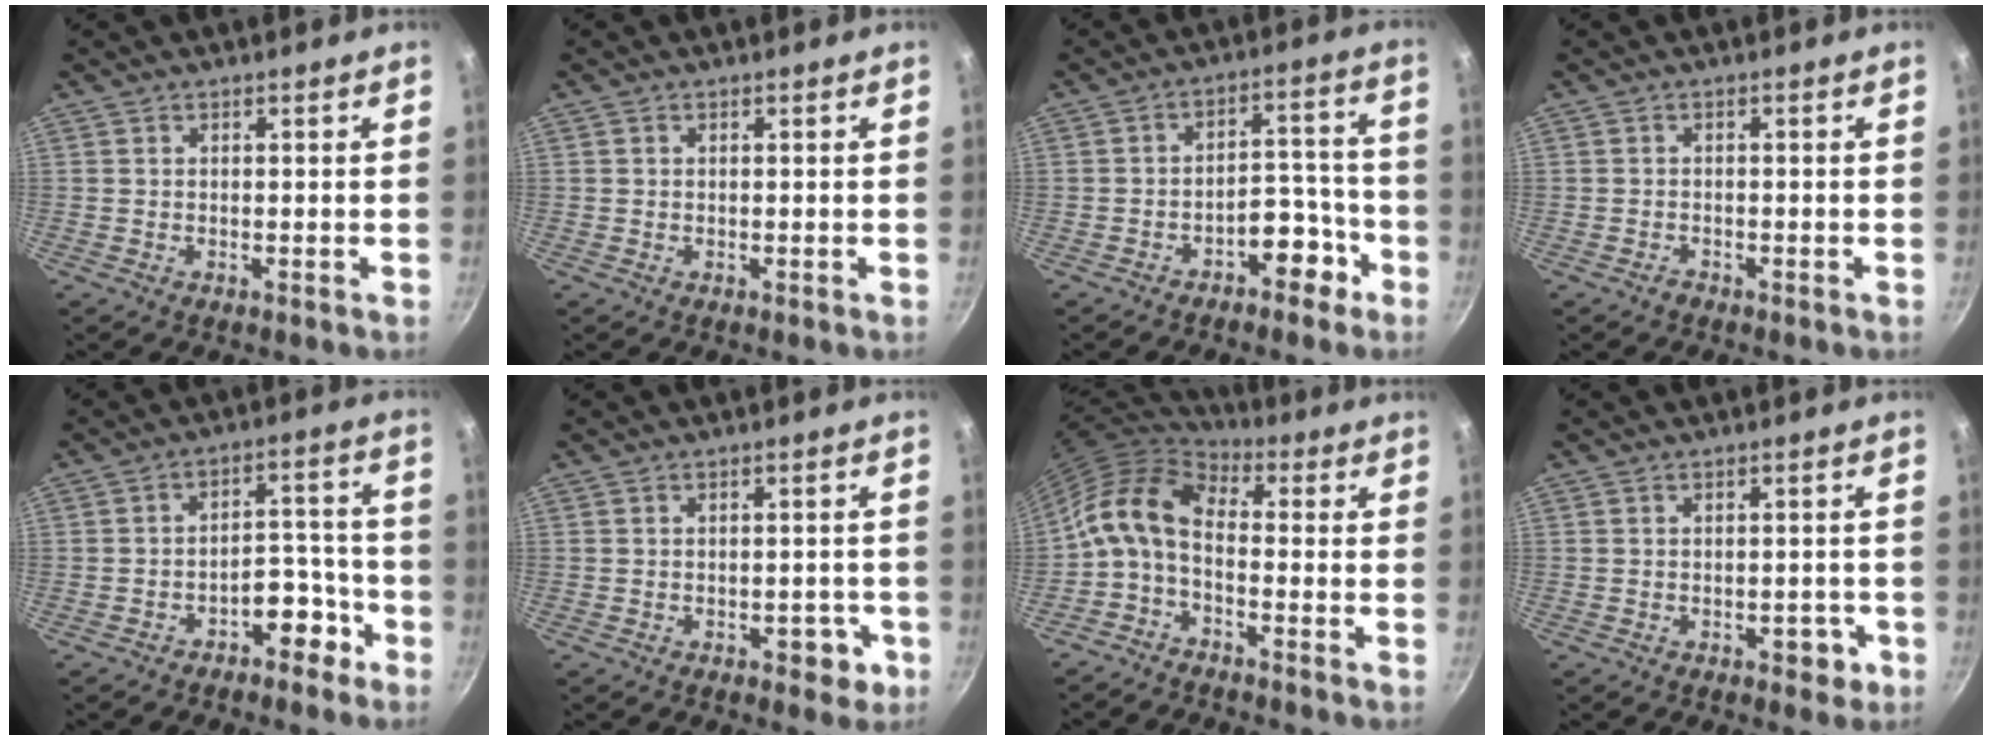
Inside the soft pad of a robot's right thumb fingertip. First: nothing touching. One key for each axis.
{"total": 0.0}
{"total": 8.1, "fx": -4.4, "fy": 4.6, "fz": 5.1, "tx": -0.043, "ty": 0.058, "tz": -0.065}
{"total": 0.9, "fx": -0.7, "fy": 0.4, "fz": 0.2, "tx": -0.004, "ty": 0.001, "tz": -0.017}
{"total": 7.7, "fx": -4.3, "fy": 4.5, "fz": 4.6, "tx": -0.037, "ty": 0.058, "tz": -0.064}
{"total": 4.0, "fx": -1.9, "fy": 2.2, "fz": 2.8, "tx": -0.017, "ty": 0.014, "tz": -0.021}
{"total": 9.9, "fx": -2.4, "fy": 5.6, "fz": 7.8, "tx": -0.145, "ty": 0.057, "tz": -0.064}
{"total": 3.3, "fx": -1.6, "fy": 1.9, "fz": 2.2, "tx": -0.014, "ty": 0.012, "tz": -0.018}